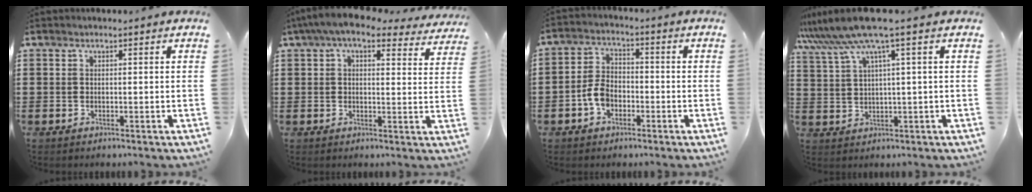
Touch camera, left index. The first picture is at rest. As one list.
[{"total": 6.8, "force": [5.3, 1.5, 4.0], "torque": [-0.092, -0.010, 0.096]}, {"total": 5.1, "force": [-2.1, 3.2, 3.4], "torque": [-0.088, 0.002, -0.046]}, {"total": 7.5, "force": [4.2, -0.3, 6.2], "torque": [-0.154, -0.029, 0.068]}]